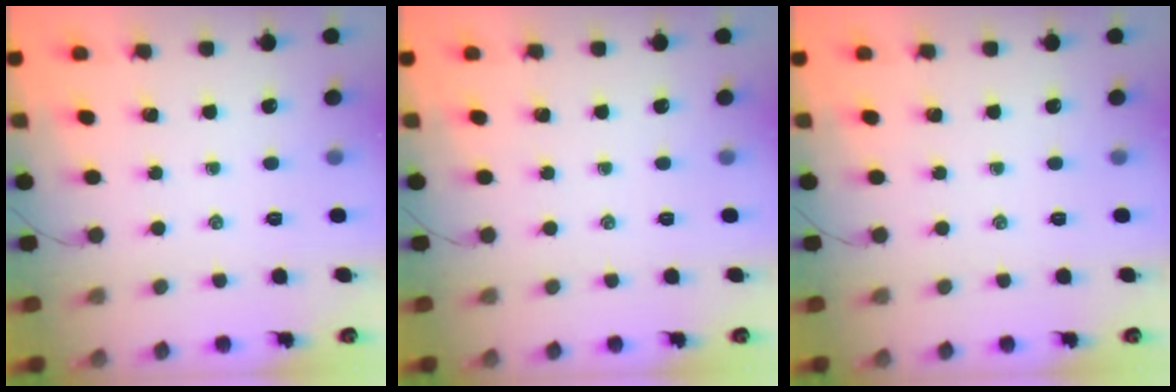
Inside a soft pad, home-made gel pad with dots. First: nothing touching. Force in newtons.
{"total": 0.0}
{"total": 0.0}